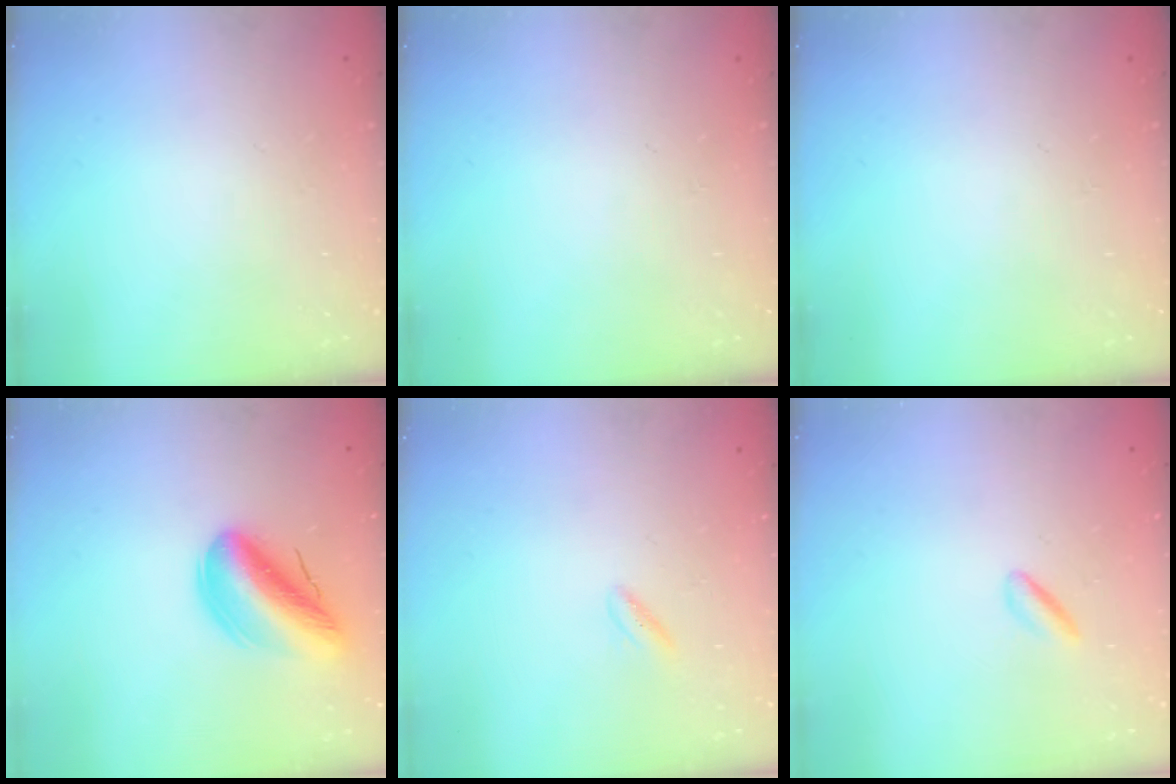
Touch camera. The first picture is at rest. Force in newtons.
{"total": 0.0}
{"total": 0.0}
{"total": 14.2, "press": 14.0, "slide": 2.6}
{"total": 1.3, "press": 1.2, "slide": 0.5}
{"total": 1.0, "press": 0.7, "slide": 0.7}